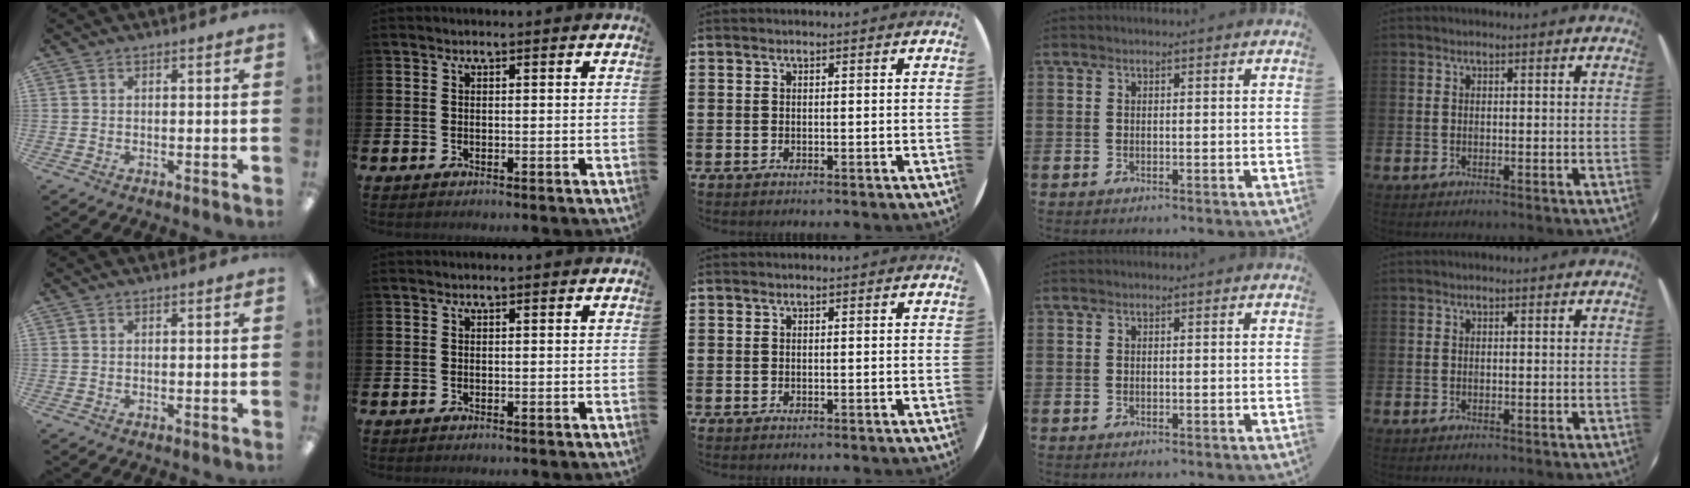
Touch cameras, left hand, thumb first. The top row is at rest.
{}